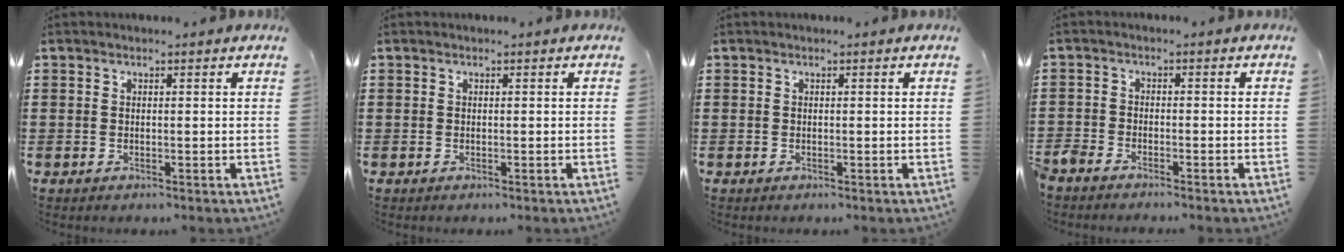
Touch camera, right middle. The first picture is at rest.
{"total": 0.0}
{"total": 0.0}
{"total": 2.2, "force": [-2.1, 0.4, 0.3], "torque": [-0.024, -0.004, -0.049]}